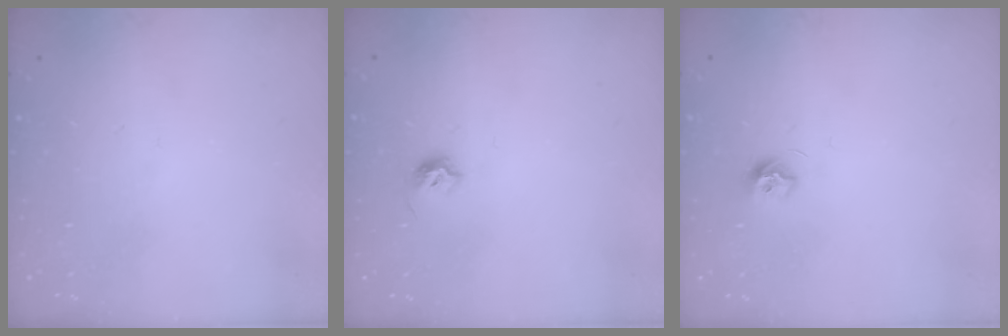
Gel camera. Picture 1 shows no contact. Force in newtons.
{"total": 5.7, "press": 5.6, "slide": 1.0}
{"total": 7.6, "press": 7.6, "slide": 0.8}